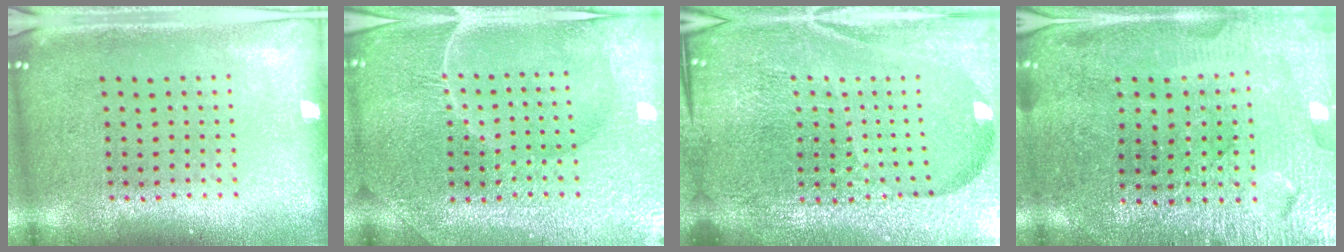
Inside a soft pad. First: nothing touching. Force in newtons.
{"total": 4.3, "press": 4.2, "slide": 1.1}
{"total": 6.9, "press": 6.0, "slide": 3.5}
{"total": 3.3, "press": 3.3, "slide": 0.2}